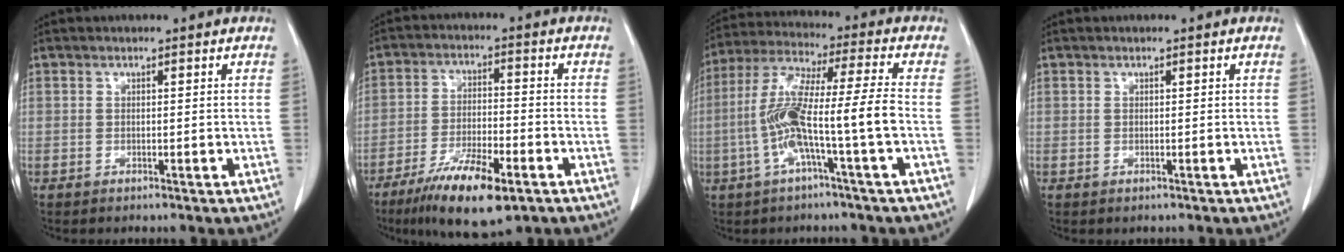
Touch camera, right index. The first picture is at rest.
{"total": 12.2, "force": [-7.4, 2.7, 9.2], "torque": [-0.167, -0.021, -0.121]}
{"total": 12.3, "force": [-3.0, -0.5, 11.9], "torque": [-0.240, 0.017, -0.062]}
{"total": 0.0}